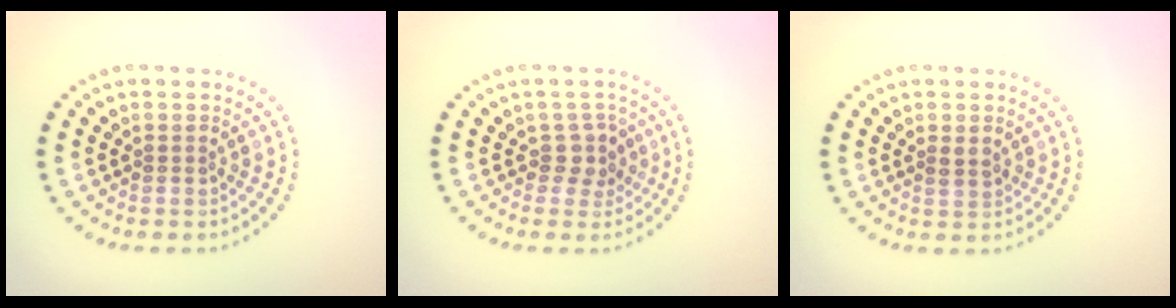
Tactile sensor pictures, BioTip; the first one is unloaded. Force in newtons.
{"total": 1.9, "press": 1.6, "slide": 1.1}
{"total": 1.2, "press": 1.1, "slide": 0.4}